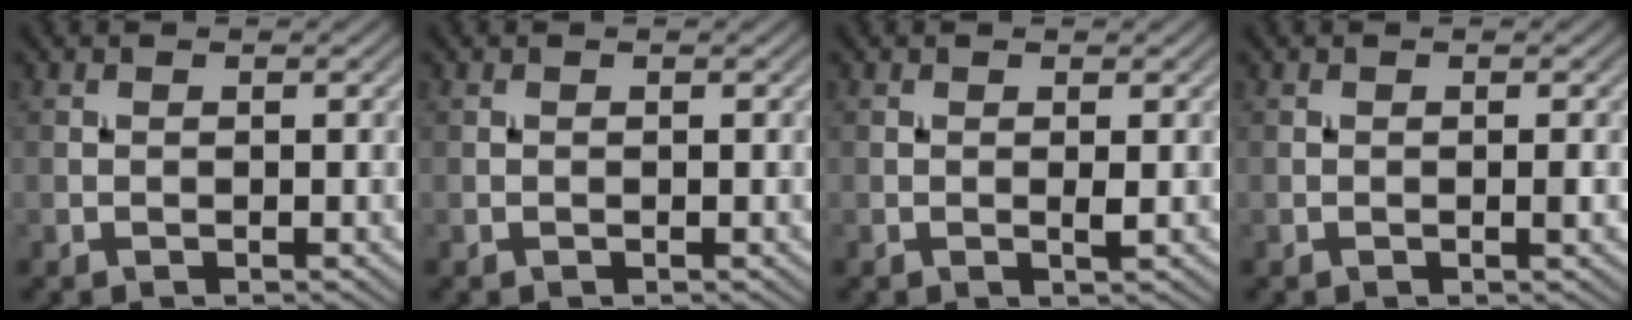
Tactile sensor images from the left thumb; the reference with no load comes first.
{"total": 0.0}
{"total": 0.7, "force": [0.1, -0.1, 0.7], "torque": [-0.017, -0.001, -0.001]}
{"total": 0.6, "force": [-0.1, -0.1, 0.6], "torque": [-0.011, 0.001, -0.003]}